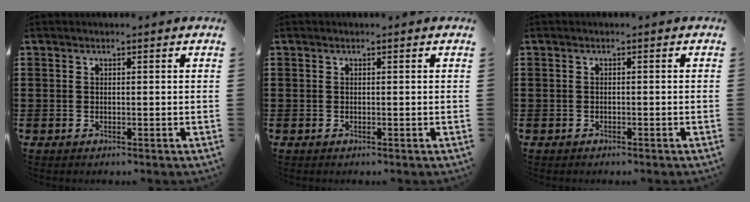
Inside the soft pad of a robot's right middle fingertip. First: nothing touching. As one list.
[{"total": 0.0}, {"total": 0.6, "force": [-0.5, 0.3, 0.0], "torque": [0.000, 0.004, -0.013]}]